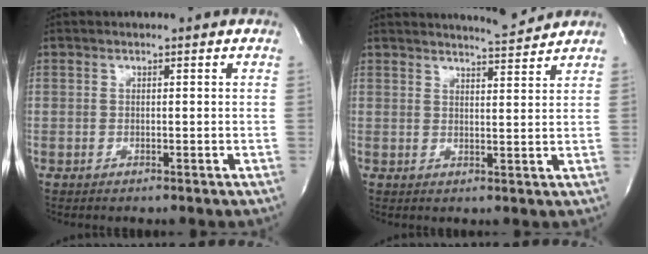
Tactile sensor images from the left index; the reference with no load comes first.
{"total": 4.5, "force": [4.4, -0.7, 0.2], "torque": [-0.013, -0.013, 0.061]}